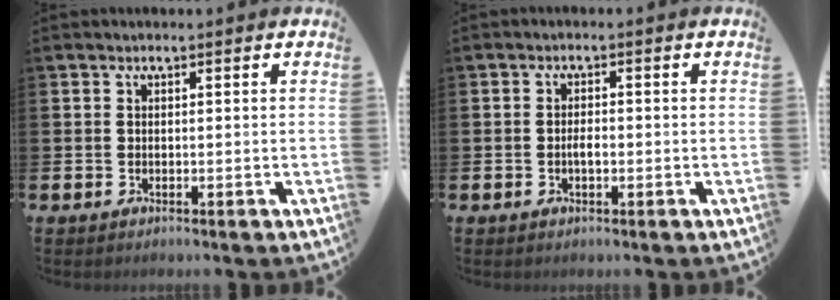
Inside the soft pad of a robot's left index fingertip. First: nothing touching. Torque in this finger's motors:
{"motor_torque": [0.49, 0.43, 0.01, 0.02]}